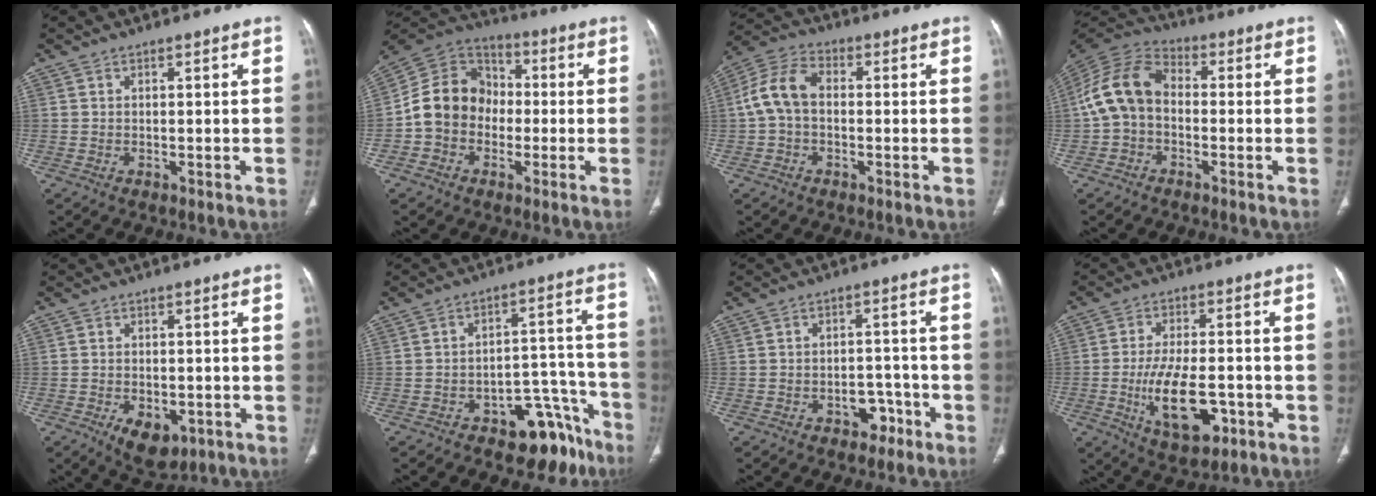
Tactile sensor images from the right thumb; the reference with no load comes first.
{"total": 12.6, "force": [-1.8, 10.7, 6.5], "torque": [-0.093, 0.037, -0.044]}
{"total": 8.4, "force": [-0.2, 5.5, 6.3], "torque": [-0.125, 0.027, -0.013]}
{"total": 11.5, "force": [-0.8, 8.3, 7.9], "torque": [-0.152, 0.035, -0.029]}
{"total": 6.6, "force": [-2.7, 3.8, 4.6], "torque": [-0.061, 0.002, -0.028]}
{"total": 11.9, "force": [-8.1, 6.4, 6.0], "torque": [-0.027, 0.092, -0.111]}
{"total": 5.4, "force": [-3.3, 3.7, 2.1], "torque": [-0.001, 0.040, -0.040]}
{"total": 12.6, "force": [-3.9, 5.9, 10.4], "torque": [-0.172, 0.007, -0.054]}